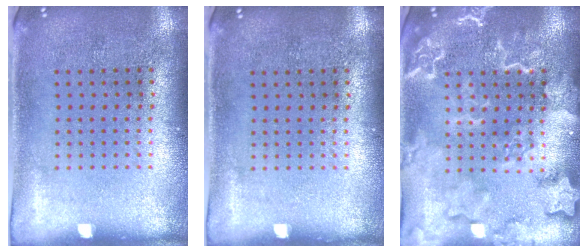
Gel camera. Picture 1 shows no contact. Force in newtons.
{"total": 0.0}
{"total": 4.8, "press": 4.8, "slide": 0.7}